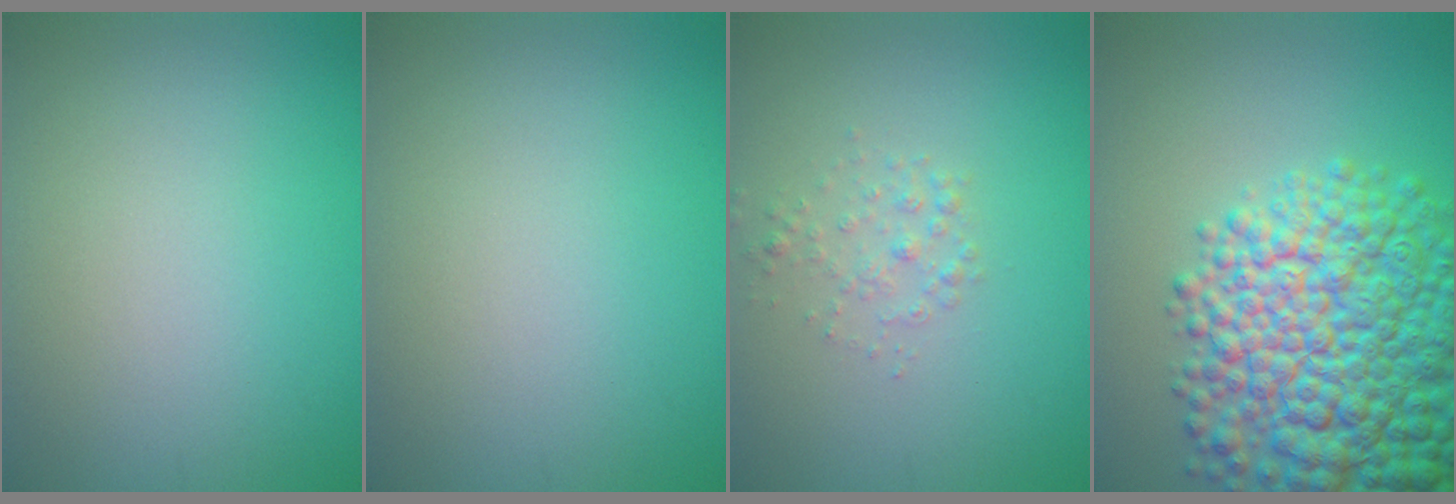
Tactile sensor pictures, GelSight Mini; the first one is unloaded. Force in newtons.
{"total": 0.0}
{"total": 1.4, "press": 1.4, "slide": 0.0}
{"total": 12.6, "press": 12.5, "slide": 0.4}